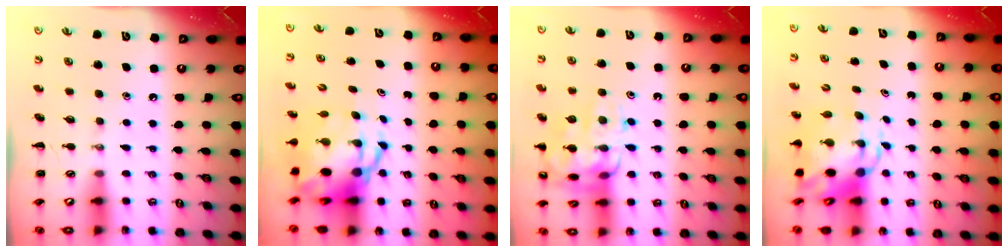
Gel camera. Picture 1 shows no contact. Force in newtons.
{"total": 8.4, "press": 8.1, "slide": 2.2}
{"total": 16.9, "press": 16.9, "slide": 0.4}
{"total": 6.0, "press": 5.8, "slide": 1.5}